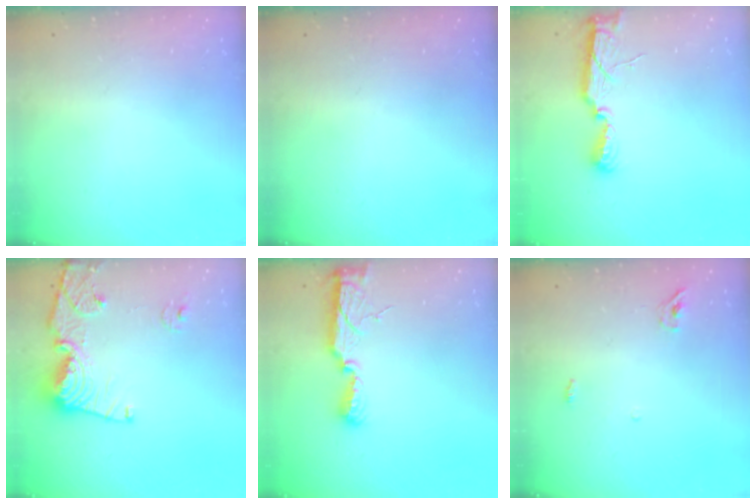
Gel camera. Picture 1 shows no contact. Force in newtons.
{"total": 0.0}
{"total": 7.5, "press": 7.5, "slide": 0.4}
{"total": 14.7, "press": 14.6, "slide": 1.8}
{"total": 8.1, "press": 8.1, "slide": 0.7}
{"total": 3.9, "press": 3.7, "slide": 1.2}